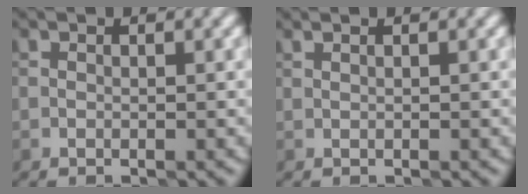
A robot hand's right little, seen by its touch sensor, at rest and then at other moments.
{"total": 0.0}